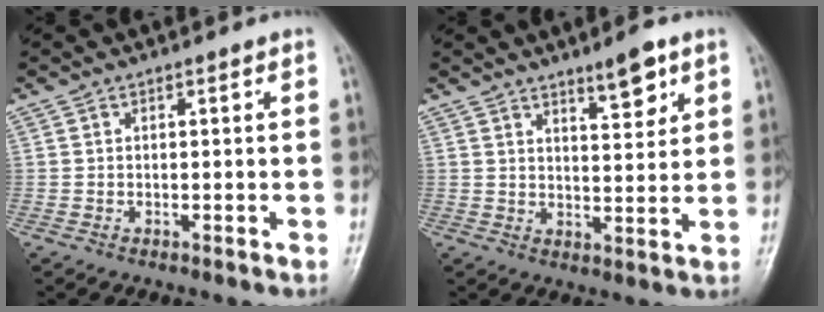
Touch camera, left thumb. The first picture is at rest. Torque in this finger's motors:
{"motor_torque": [-0.19, 0.13, -0.19, -0.13, 0.13]}